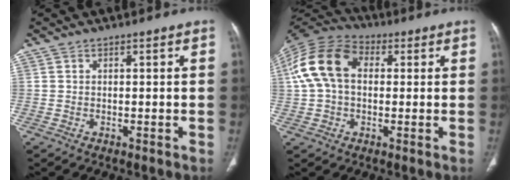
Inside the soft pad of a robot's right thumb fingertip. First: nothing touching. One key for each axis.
{"total": 13.9, "fx": 2.1, "fy": 9.6, "fz": 9.8, "tx": -0.193, "ty": 0.037, "tz": 0.027}